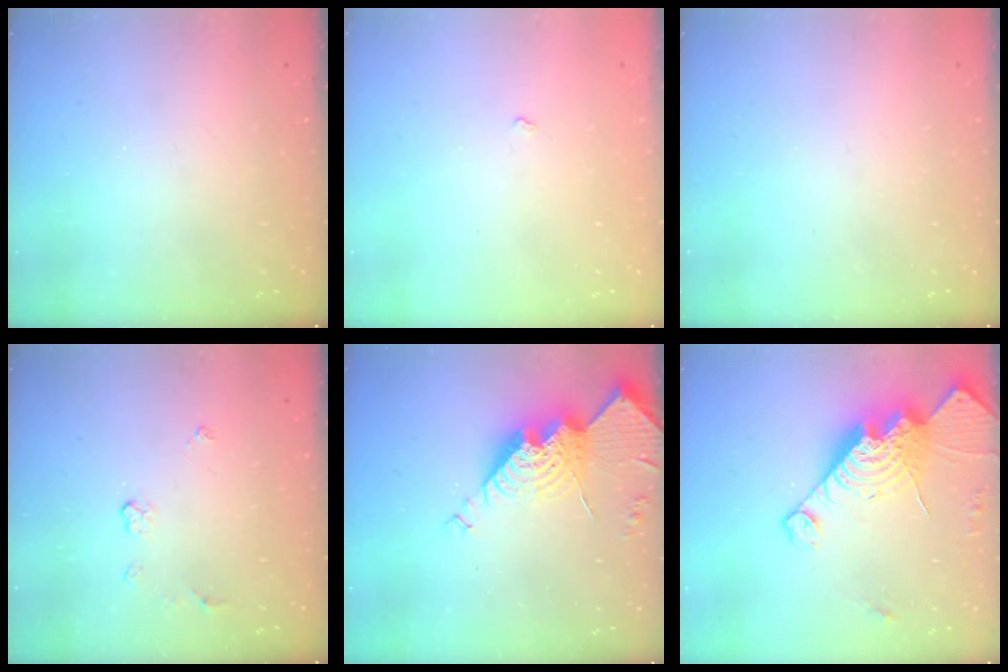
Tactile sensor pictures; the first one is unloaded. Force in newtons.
{"total": 2.4, "press": 2.3, "slide": 0.4}
{"total": 0.0}
{"total": 3.7, "press": 3.7, "slide": 0.5}
{"total": 16.7, "press": 16.6, "slide": 1.5}
{"total": 19.3, "press": 19.3, "slide": 1.6}